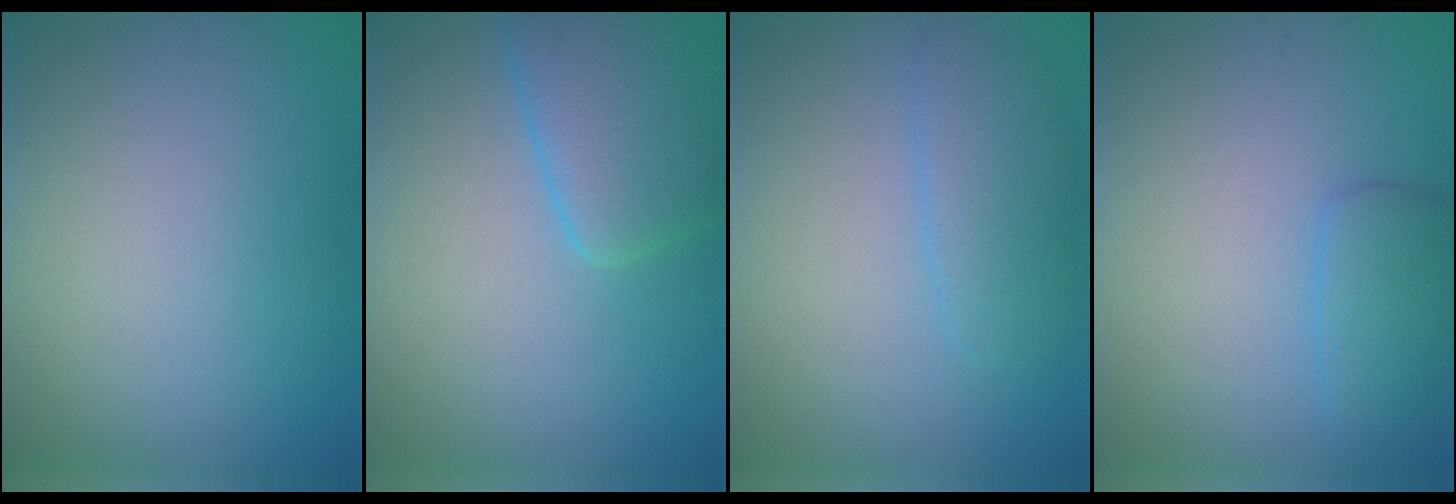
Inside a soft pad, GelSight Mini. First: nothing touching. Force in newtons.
{"total": 5.2, "press": 5.2, "slide": 0.3}
{"total": 2.7, "press": 2.7, "slide": 0.2}
{"total": 2.4, "press": 2.4, "slide": 0.1}